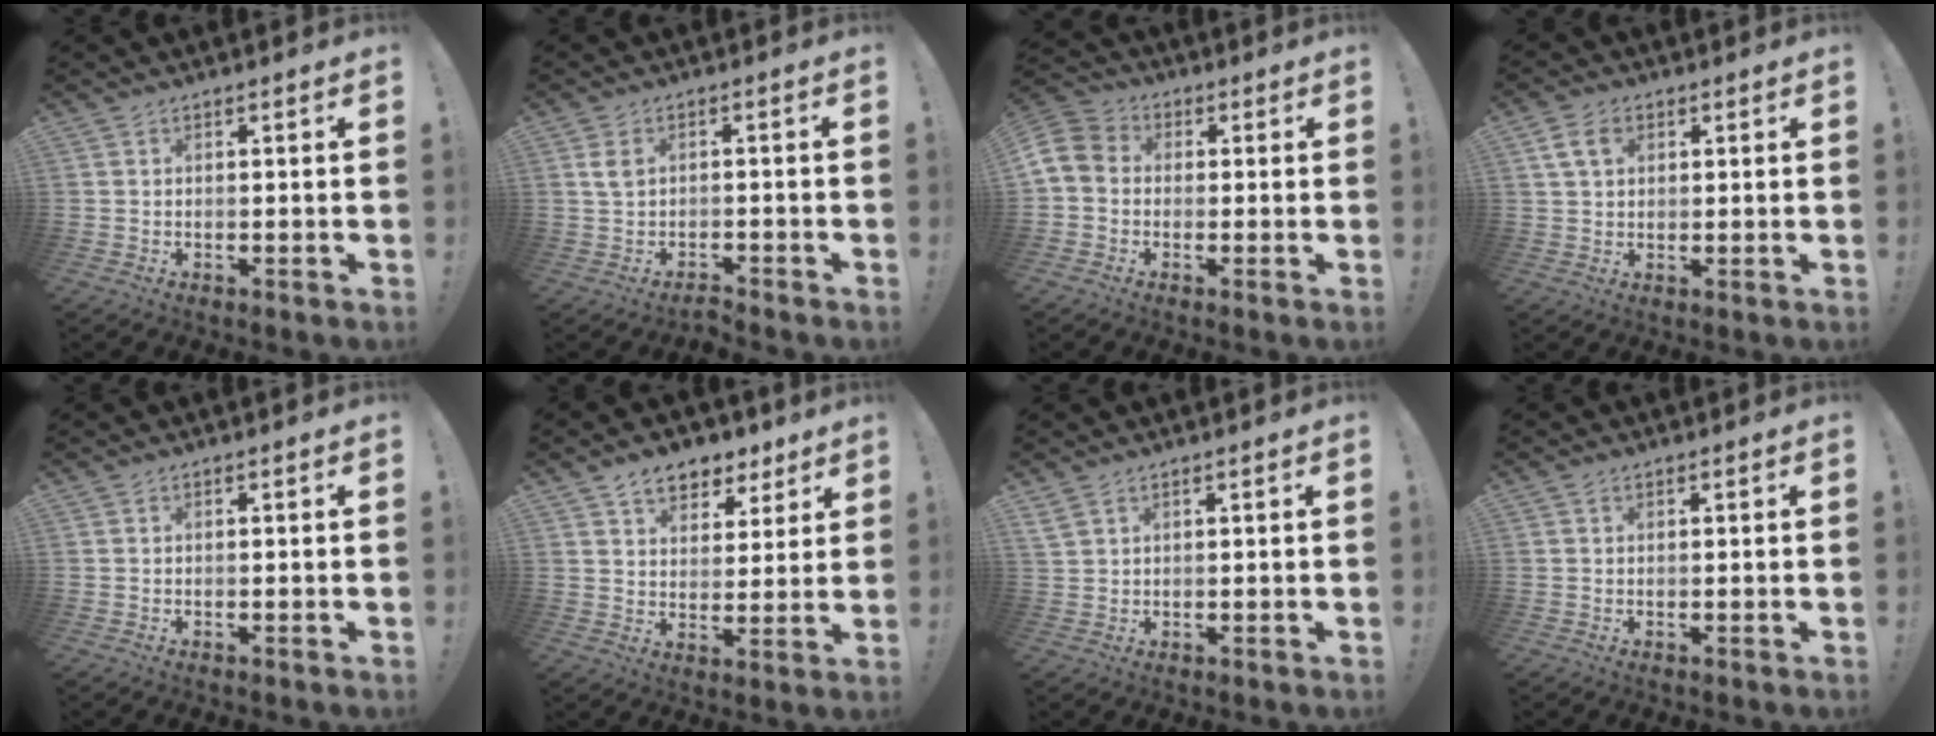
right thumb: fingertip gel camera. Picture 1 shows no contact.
{"total": 2.7, "force": [-0.8, 1.5, 2.1], "torque": [-0.044, 0.004, -0.017]}
{"total": 7.1, "force": [-0.8, 5.9, 3.9], "torque": [-0.082, 0.016, -0.011]}
{"total": 6.4, "force": [2.5, 4.3, 4.0], "torque": [-0.071, 0.004, 0.050]}
{"total": 0.0}
{"total": 8.9, "force": [6.2, 5.5, 3.1], "torque": [-0.043, -0.038, 0.116]}
{"total": 2.9, "force": [1.8, 1.4, 1.7], "torque": [-0.031, -0.004, 0.036]}
{"total": 0.5, "force": [0.5, 0.0, 0.1], "torque": [0.002, -0.003, 0.010]}